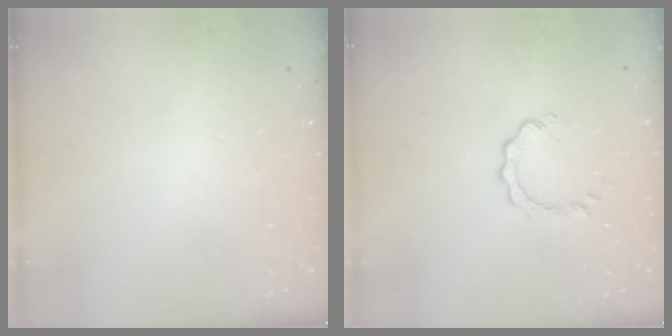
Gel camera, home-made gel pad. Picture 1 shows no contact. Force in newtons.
{"total": 4.1, "press": 4.1, "slide": 0.5}